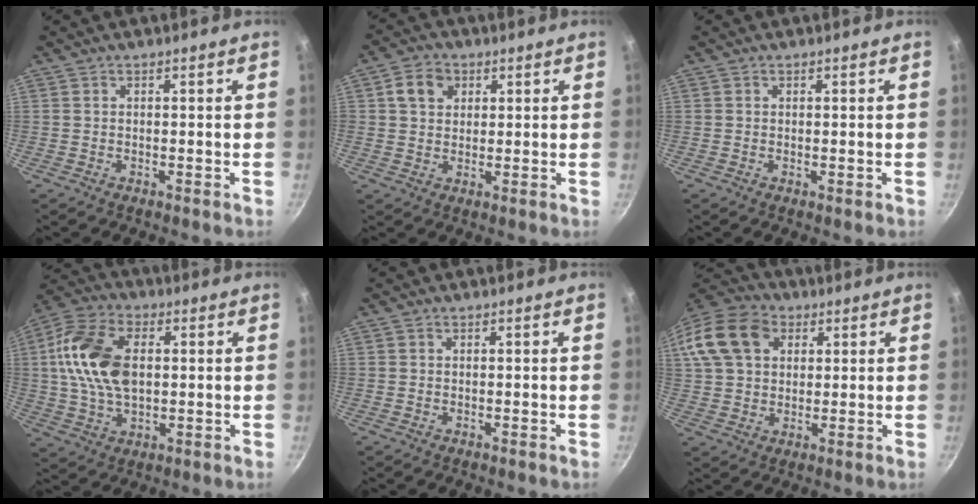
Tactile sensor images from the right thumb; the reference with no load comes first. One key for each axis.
{"total": 5.8, "fx": 2.1, "fy": 4.7, "fz": 2.8, "tx": -0.031, "ty": 0.003, "tz": 0.030}
{"total": 0.0}
{"total": 15.8, "fx": 2.0, "fy": 9.8, "fz": 12.2, "tx": -0.215, "ty": 0.013, "tz": 0.027}
{"total": 0.0}
{"total": 16.6, "fx": 5.5, "fy": 12.4, "fz": 9.7, "tx": -0.186, "ty": 0.022, "tz": 0.088}